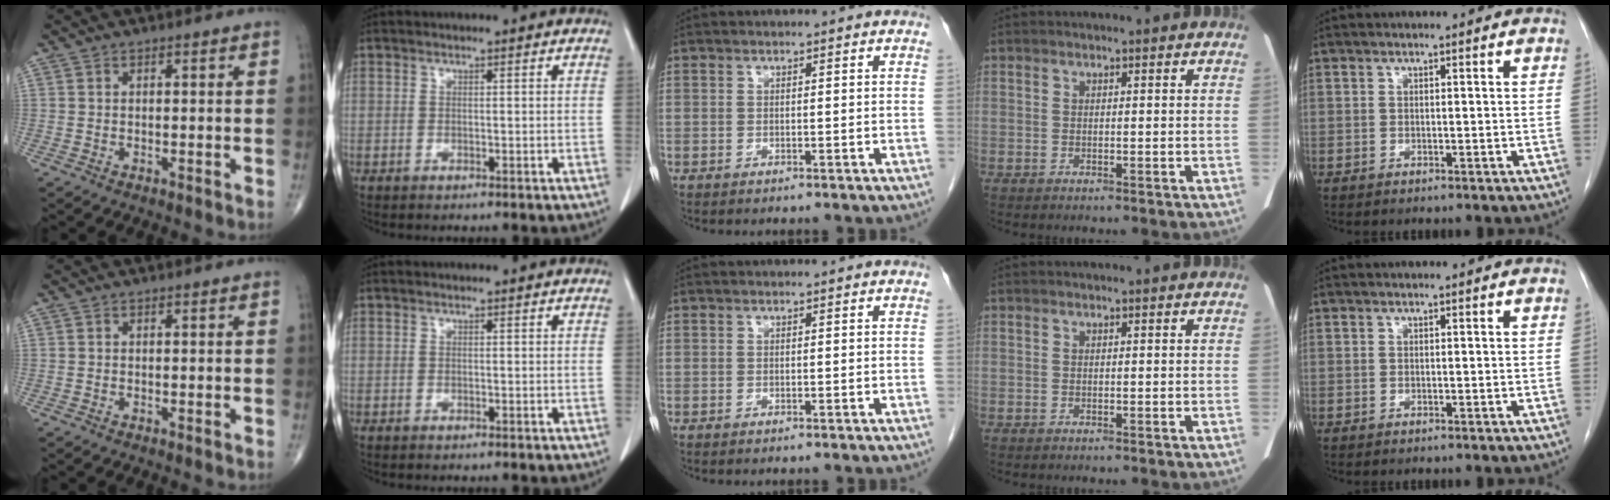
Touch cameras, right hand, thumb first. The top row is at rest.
{}